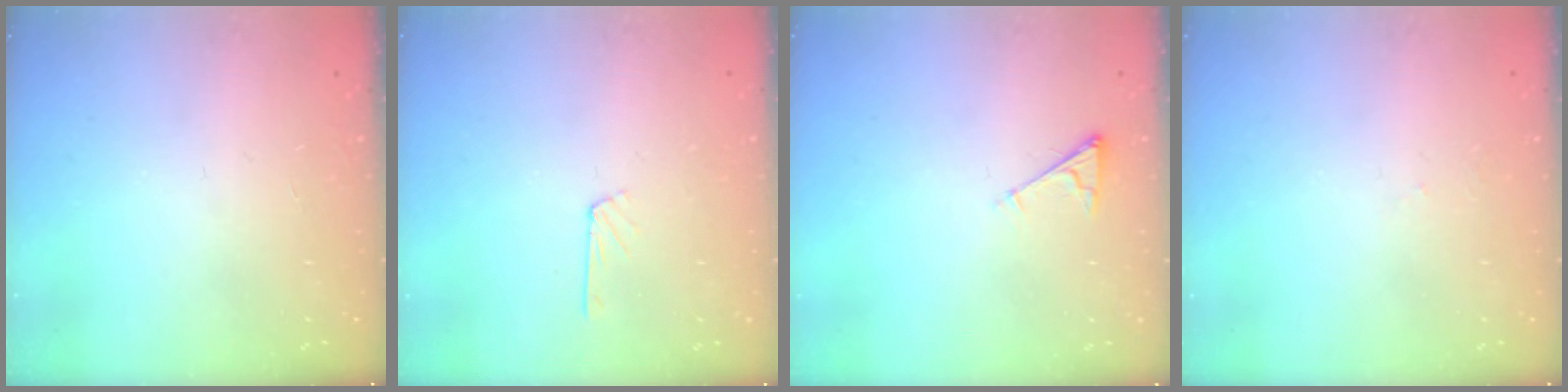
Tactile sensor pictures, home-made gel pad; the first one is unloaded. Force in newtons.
{"total": 3.5, "press": 3.5, "slide": 0.3}
{"total": 2.8, "press": 2.7, "slide": 0.4}
{"total": 2.7, "press": 2.7, "slide": 0.4}